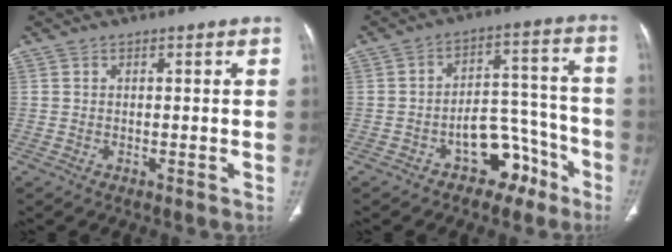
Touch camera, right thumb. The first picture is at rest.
{"total": 10.3, "force": [-6.1, 6.3, 5.5], "torque": [-0.040, 0.079, -0.088]}